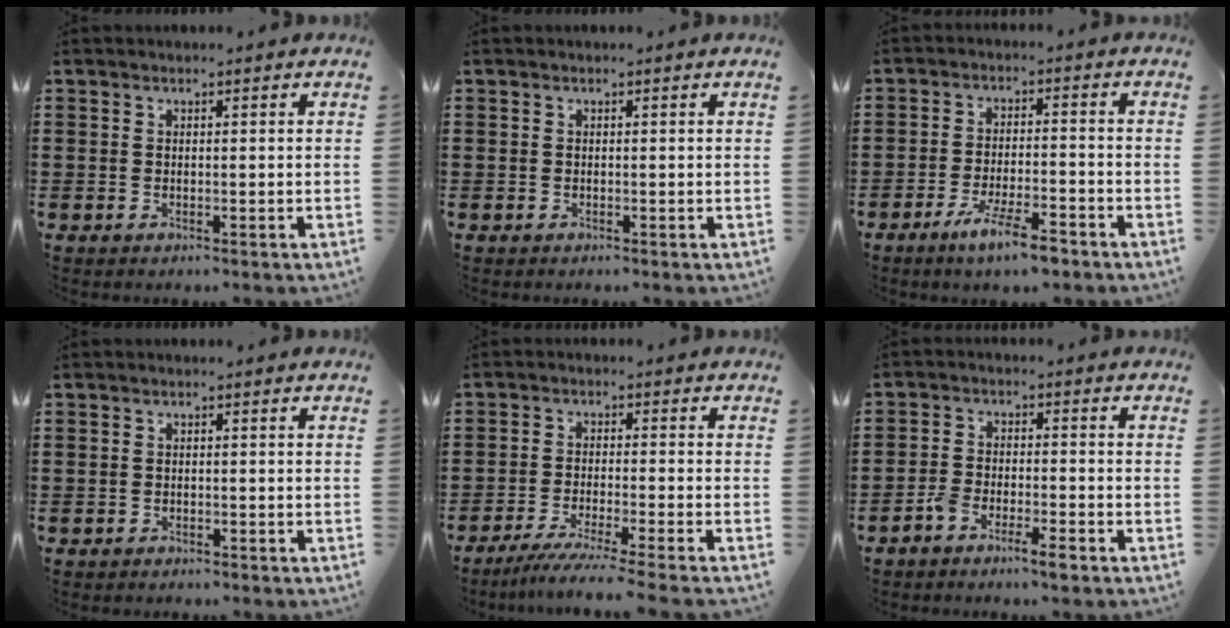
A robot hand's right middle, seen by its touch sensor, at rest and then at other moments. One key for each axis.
{"total": 0.0}
{"total": 6.4, "fx": -4.7, "fy": 1.1, "fz": 4.3, "tx": -0.086, "ty": -0.003, "tz": -0.087}
{"total": 0.7, "fx": -0.7, "fy": 0.3, "fz": 0.0, "tx": -0.002, "ty": 0.001, "tz": -0.015}
{"total": 4.5, "fx": -3.9, "fy": -0.5, "fz": 2.2, "tx": -0.042, "ty": -0.016, "tz": -0.078}
{"total": 3.8, "fx": -2.9, "fy": 1.0, "fz": 2.2, "tx": -0.050, "ty": 0.004, "tz": -0.060}